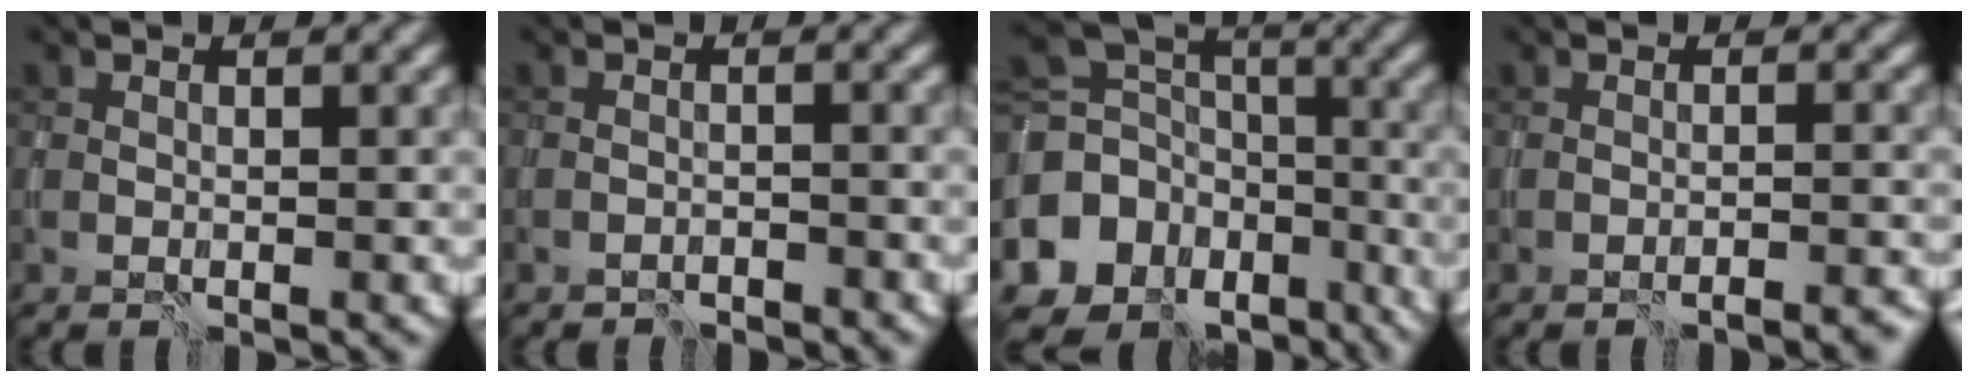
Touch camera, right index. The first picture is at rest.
{"total": 1.4, "force": [-1.4, 0.1, -0.2], "torque": [0.002, 0.002, -0.028]}
{"total": 13.5, "force": [-6.7, 10.4, 5.4], "torque": [-0.151, -0.021, -0.093]}
{"total": 1.9, "force": [-1.6, 0.1, 1.1], "torque": [-0.003, -0.002, -0.031]}